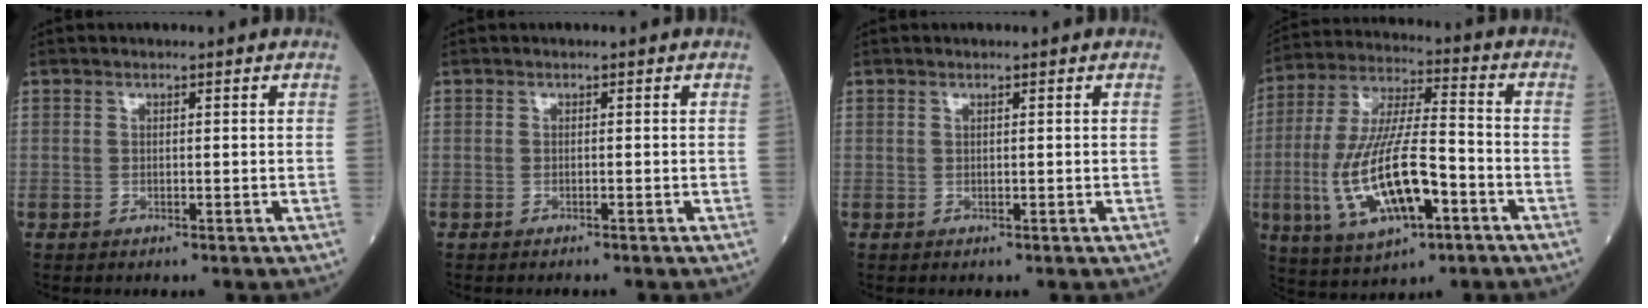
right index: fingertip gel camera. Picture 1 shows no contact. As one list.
[{"total": 1.2, "force": [-1.1, 0.0, 0.5], "torque": [-0.011, -0.003, -0.013]}, {"total": 0.0}, {"total": 16.6, "force": [-5.2, 4.7, 15.1], "torque": [-0.315, -0.008, -0.085]}]